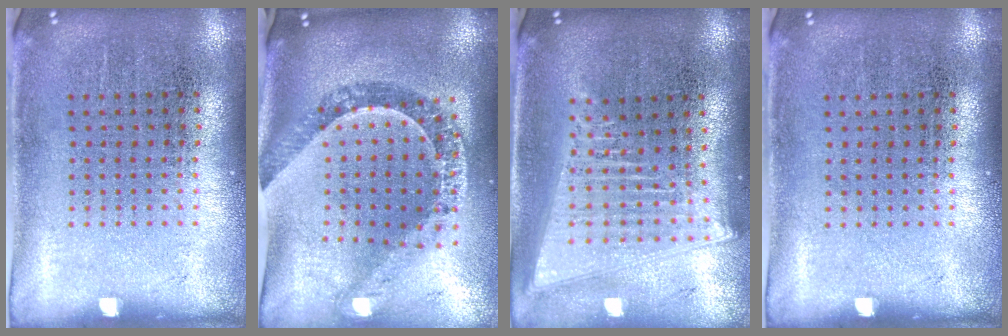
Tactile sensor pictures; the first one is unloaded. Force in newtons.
{"total": 1.4, "press": 1.3, "slide": 0.6}
{"total": 2.0, "press": 1.7, "slide": 1.1}
{"total": 0.0}